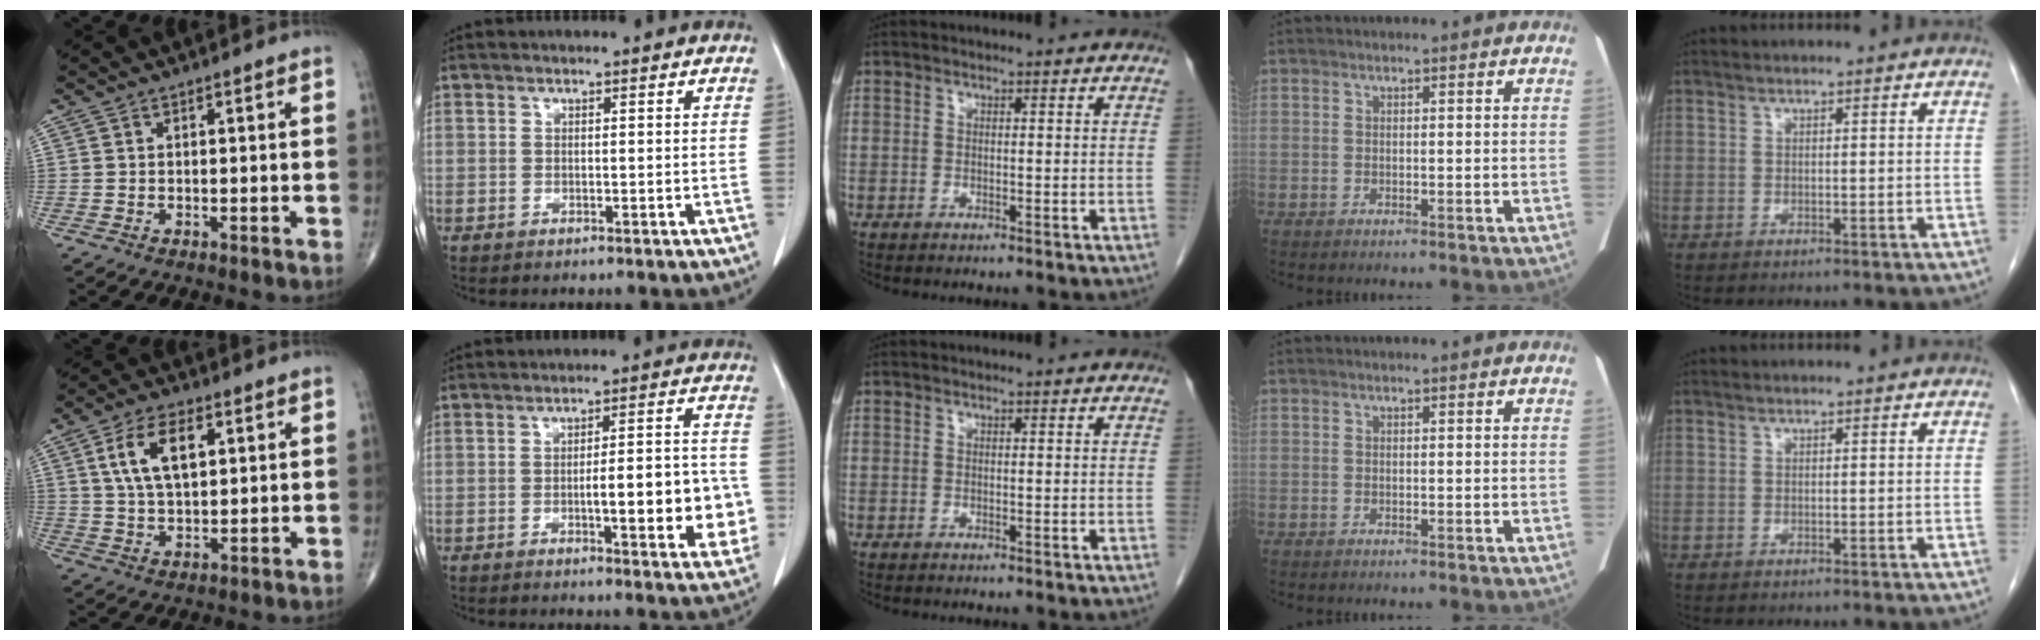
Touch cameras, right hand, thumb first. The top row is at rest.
{"thumb": {"total": 10.0, "force": [3.2, 5.0, 8.0], "torque": [-0.143, -0.003, 0.061]}, "index": {"total": 11.8, "force": [-2.2, 2.7, 11.3], "torque": [-0.139, 0.012, -0.023]}}